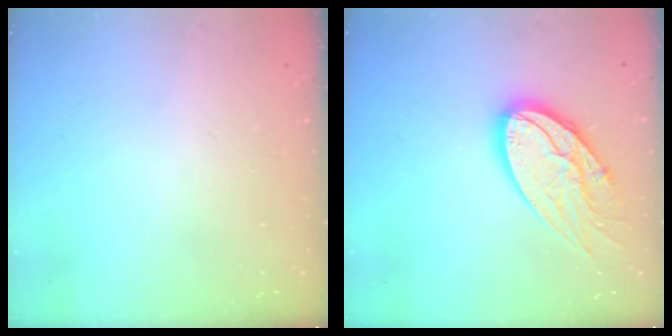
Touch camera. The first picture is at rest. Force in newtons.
{"total": 17.3, "press": 17.3, "slide": 1.5}